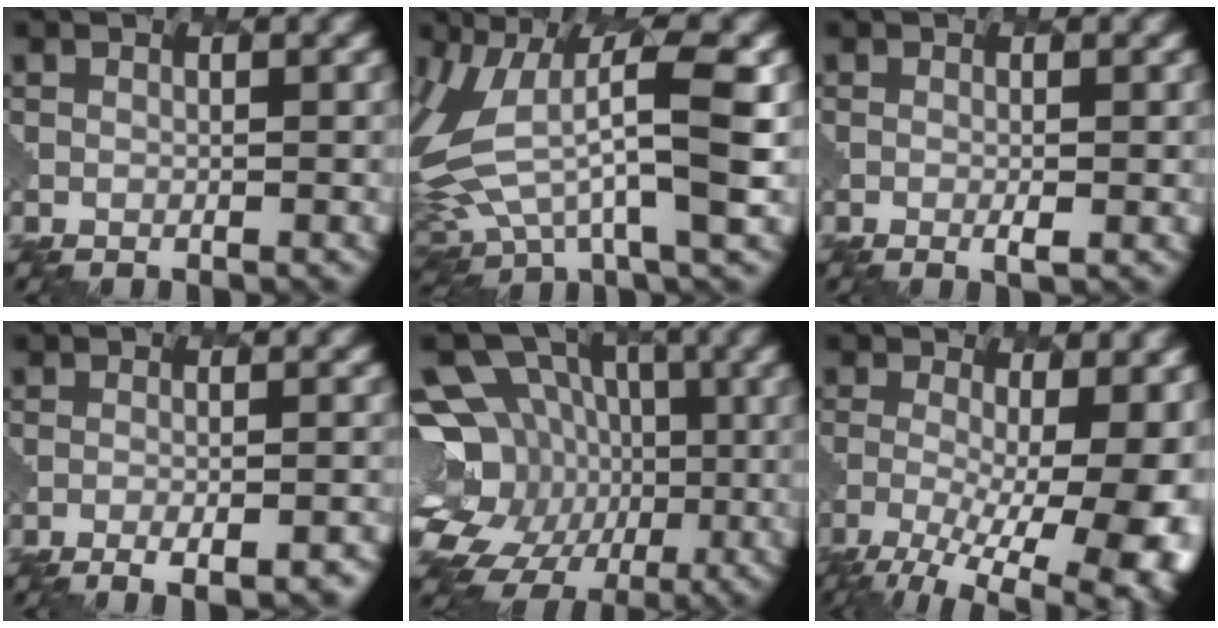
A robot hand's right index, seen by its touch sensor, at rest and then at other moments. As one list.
[{"total": 10.3, "force": [1.0, 4.4, 9.3], "torque": [-0.194, 0.004, 0.010]}, {"total": 1.0, "force": [0.0, 0.2, 1.0], "torque": [-0.016, -0.003, -0.001]}, {"total": 5.8, "force": [-3.7, 2.0, 3.9], "torque": [-0.033, 0.001, -0.039]}, {"total": 17.9, "force": [-1.9, 16.0, 7.8], "torque": [-0.194, 0.007, -0.047]}, {"total": 13.5, "force": [-3.2, 5.7, 11.8], "torque": [-0.174, -0.025, -0.034]}]